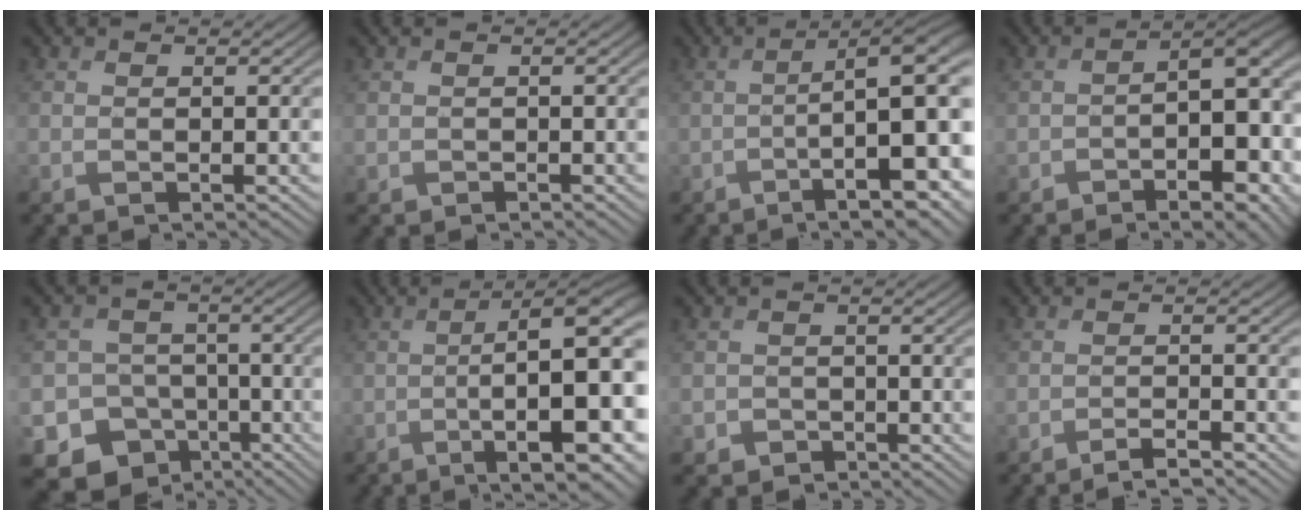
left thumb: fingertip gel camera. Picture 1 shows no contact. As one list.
[{"total": 0.7, "force": [-0.2, 0.6, 0.0], "torque": [-0.001, -0.009, -0.002]}, {"total": 14.0, "force": [-3.1, 4.1, 13.0], "torque": [-0.164, -0.006, -0.044]}, {"total": 10.1, "force": [-3.4, 4.6, 8.2], "torque": [-0.113, -0.018, -0.040]}, {"total": 10.8, "force": [-6.2, 8.5, 2.6], "torque": [-0.066, -0.025, -0.104]}, {"total": 15.1, "force": [-2.2, 4.3, 14.3], "torque": [-0.195, -0.012, -0.025]}, {"total": 2.3, "force": [-1.2, 1.9, 0.4], "torque": [-0.003, -0.008, -0.025]}, {"total": 2.3, "force": [-1.9, 0.3, 1.3], "torque": [-0.022, 0.002, -0.040]}]